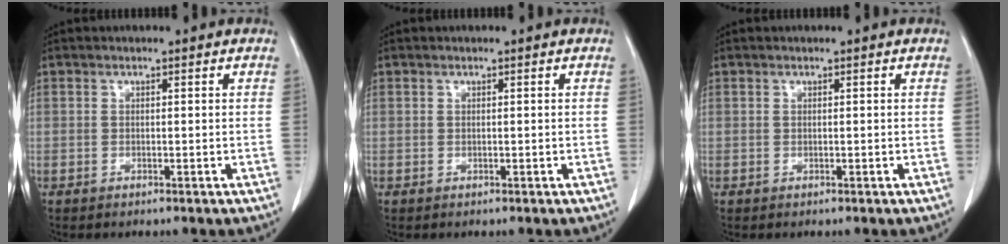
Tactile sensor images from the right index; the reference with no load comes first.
{"total": 0.0}
{"total": 0.0}